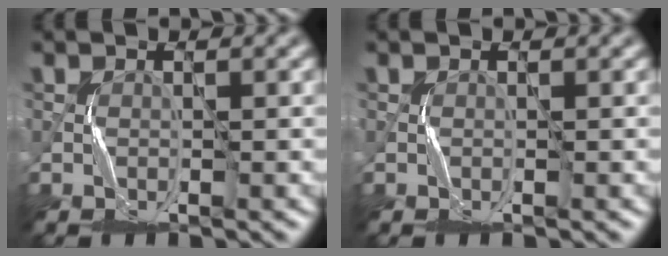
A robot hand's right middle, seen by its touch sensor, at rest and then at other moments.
{"total": 0.0}